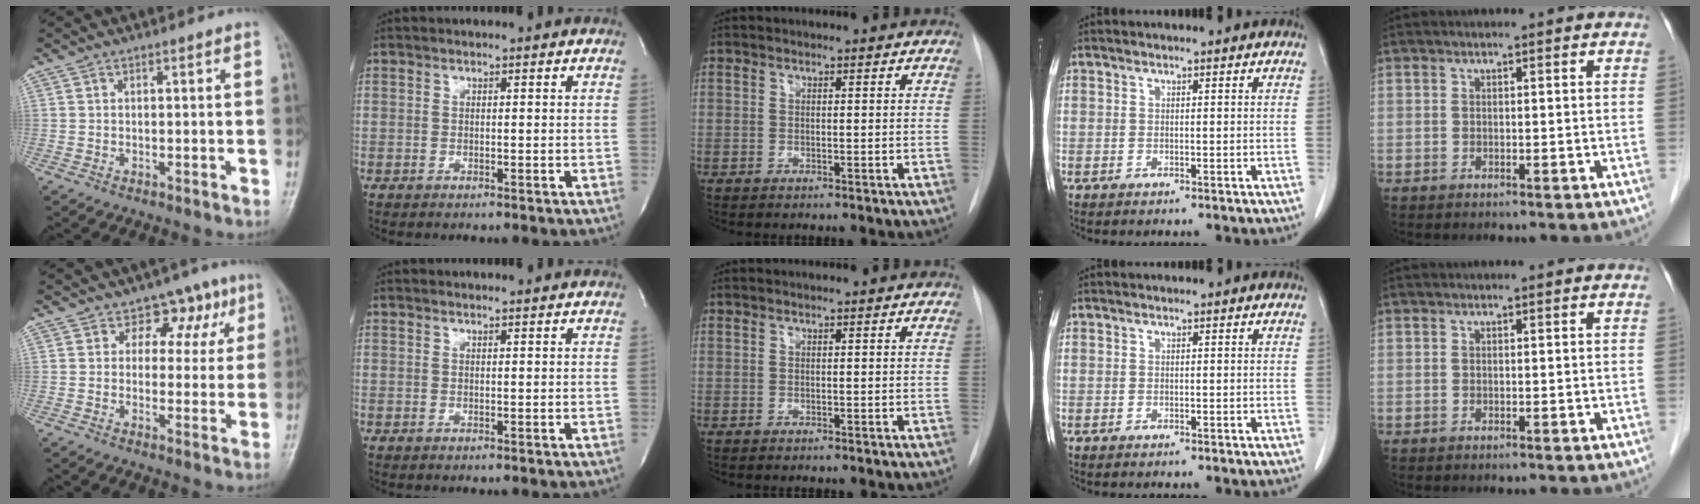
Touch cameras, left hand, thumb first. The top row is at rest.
{"thumb": {"total": 7.0, "force": [3.2, 5.6, 2.8], "torque": [0.017, -0.002, 0.035]}, "index": {"total": 1.4, "force": [1.4, 0.0, 0.0], "torque": [-0.012, -0.001, 0.016]}}